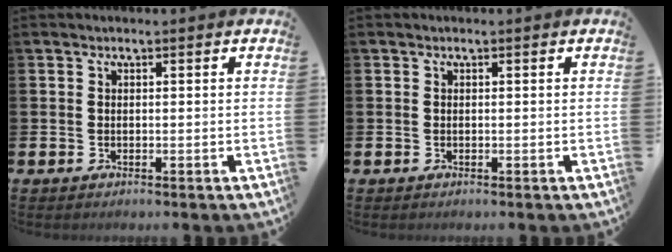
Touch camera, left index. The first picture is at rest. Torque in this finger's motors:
{"motor_torque": [-0.06, -0.01, 0.00, 0.00]}